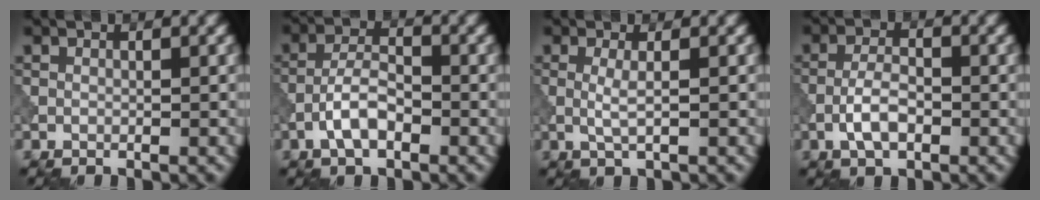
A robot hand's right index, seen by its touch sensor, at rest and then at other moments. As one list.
[{"total": 3.7, "force": [-1.7, 1.5, 2.9], "torque": [-0.055, 0.008, -0.040]}, {"total": 1.7, "force": [0.1, 0.3, 1.6], "torque": [-0.036, -0.001, 0.000]}, {"total": 3.2, "force": [-1.2, 1.4, 2.6], "torque": [-0.052, 0.004, -0.030]}]